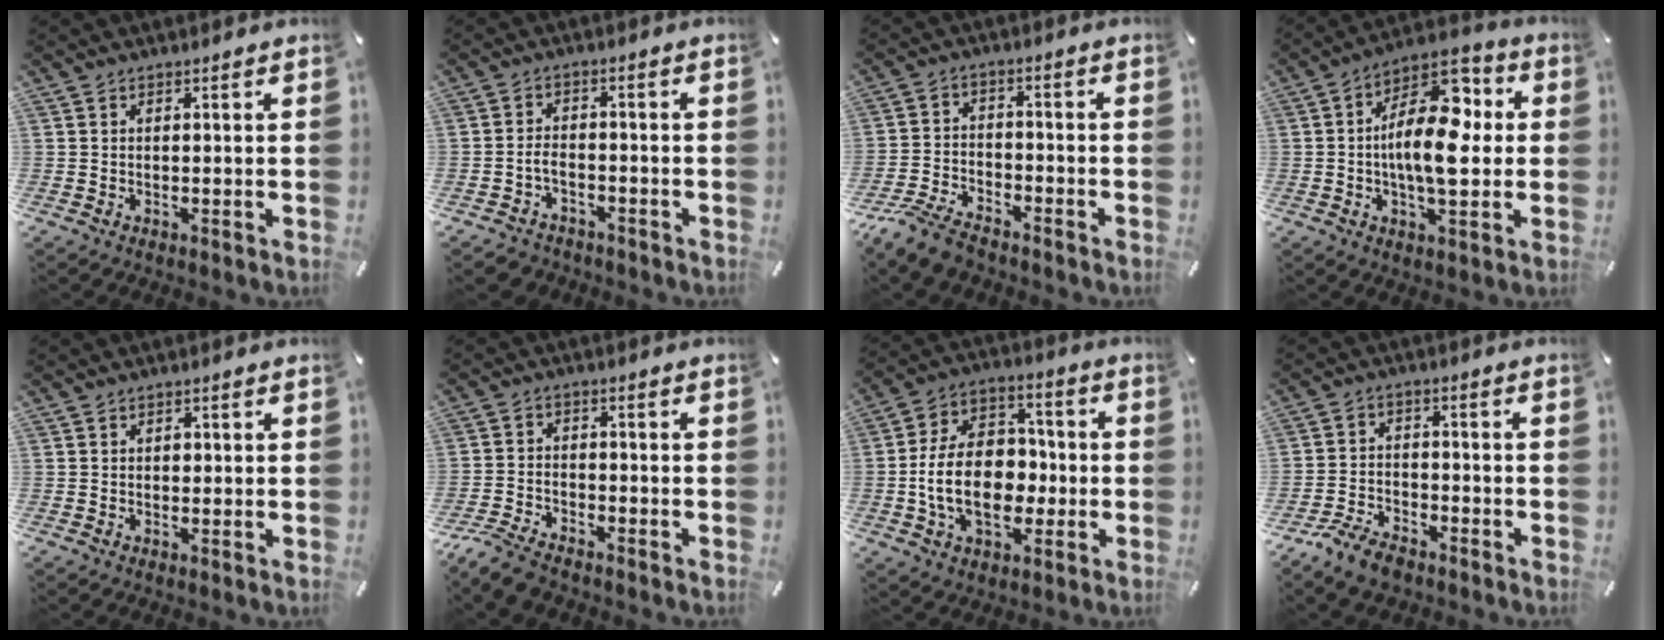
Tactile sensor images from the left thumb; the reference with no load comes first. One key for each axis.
{"total": 3.7, "fx": -2.0, "fy": 2.4, "fz": 1.9, "tx": -0.040, "ty": 0.012, "tz": -0.041}
{"total": 8.2, "fx": -7.1, "fy": 2.7, "fz": 3.0, "tx": -0.067, "ty": 0.029, "tz": -0.139}
{"total": 16.9, "fx": 1.0, "fy": 8.4, "fz": 14.6, "tx": -0.246, "ty": -0.007, "tz": 0.013}
{"total": 1.0, "fx": 0.0, "fy": 0.8, "fz": 0.5, "tx": -0.003, "ty": -0.001, "tz": -0.002}
{"total": 6.3, "fx": -5.6, "fy": 1.8, "fz": 2.3, "tx": -0.056, "ty": 0.017, "tz": -0.110}
{"total": 15.7, "fx": -2.9, "fy": 11.1, "fz": 10.8, "tx": -0.212, "ty": 0.016, "tz": -0.052}
{"total": 7.3, "fx": -5.8, "fy": 3.3, "fz": 2.8, "tx": -0.055, "ty": 0.031, "tz": -0.110}